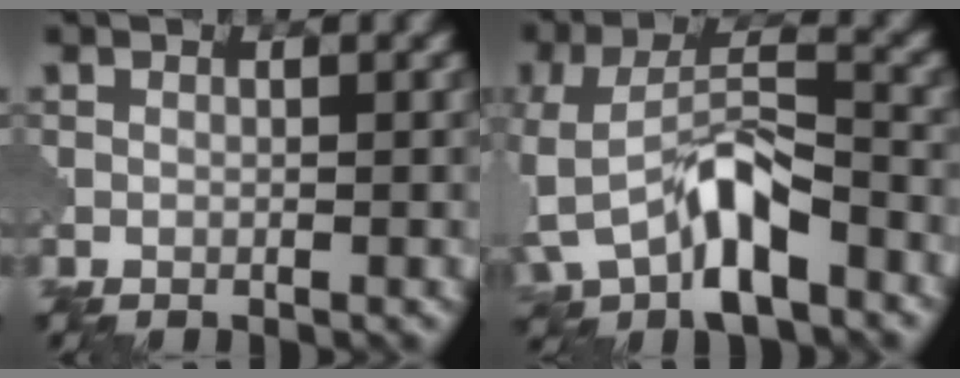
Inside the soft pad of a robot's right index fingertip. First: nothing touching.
{"total": 8.6, "force": [-3.9, 4.3, 6.3], "torque": [-0.125, 0.001, -0.076]}